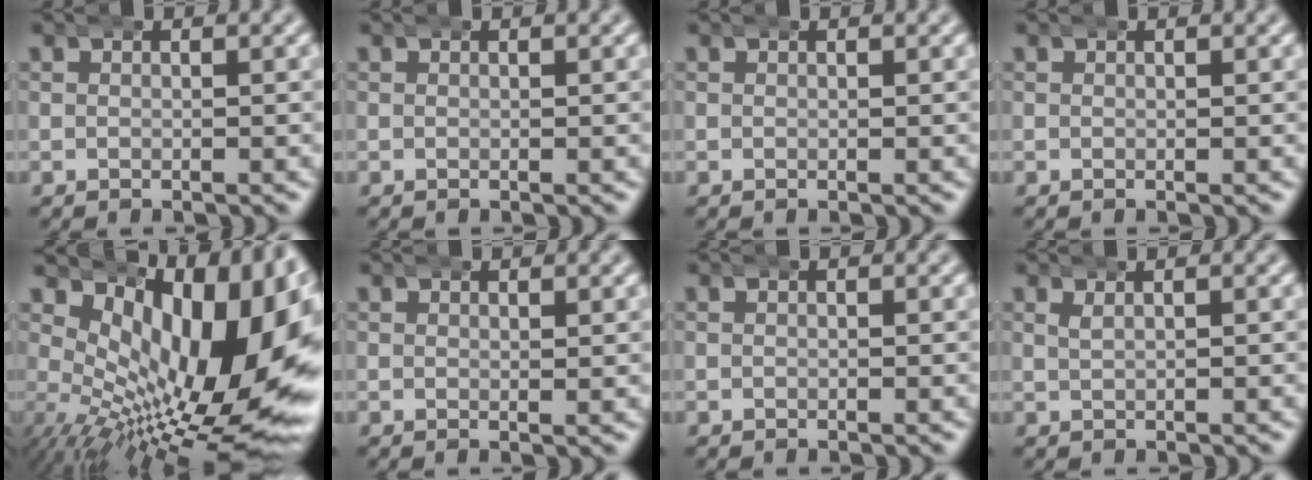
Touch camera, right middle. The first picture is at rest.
{"total": 0.0}
{"total": 0.0}
{"total": 0.0}
{"total": 16.0, "force": [1.0, 7.8, 14.0], "torque": [-0.192, -0.028, 0.029]}
{"total": 0.7, "force": [0.6, -0.1, 0.2], "torque": [0.000, -0.007, 0.010]}
{"total": 0.0}
{"total": 0.7, "force": [0.5, 0.0, 0.5], "torque": [-0.010, 0.001, 0.009]}